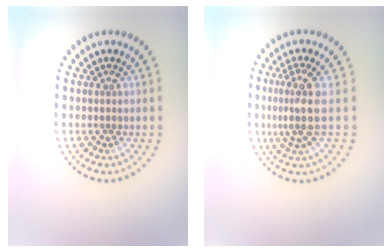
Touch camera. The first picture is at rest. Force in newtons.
{"total": 3.3, "press": 2.5, "slide": 2.1}